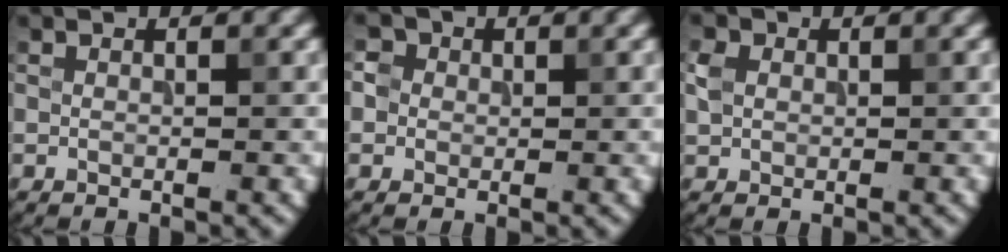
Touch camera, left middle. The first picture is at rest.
{"total": 3.2, "force": [1.2, 2.7, 1.2], "torque": [-0.006, 0.016, 0.001]}
{"total": 1.7, "force": [0.4, 1.5, 0.7], "torque": [-0.014, 0.003, 0.005]}